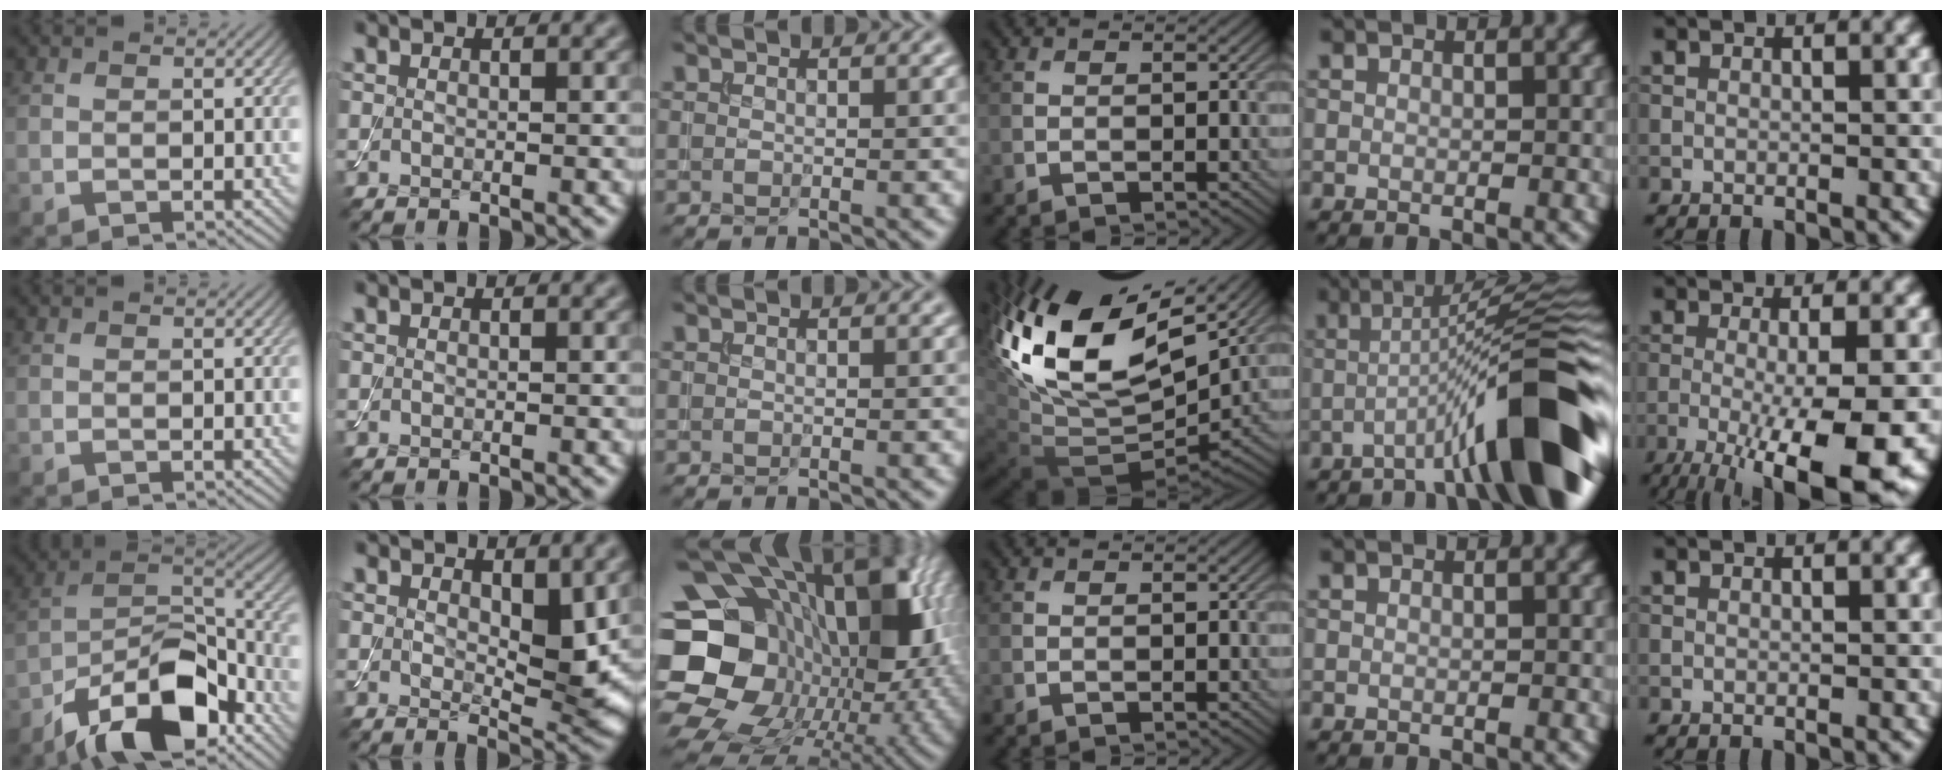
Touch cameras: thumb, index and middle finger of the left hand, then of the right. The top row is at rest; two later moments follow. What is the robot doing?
{"motion": "assemble", "object": "toy tower of hanoi"}